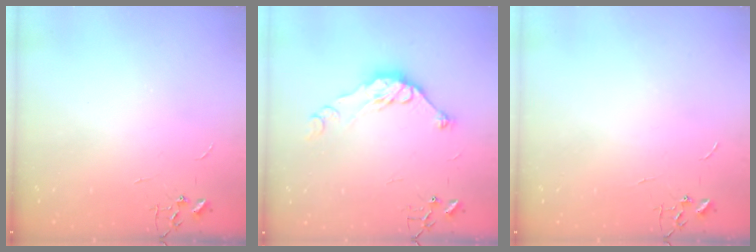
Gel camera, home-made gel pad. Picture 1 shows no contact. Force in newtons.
{"total": 12.3, "press": 12.2, "slide": 0.4}
{"total": 0.0}